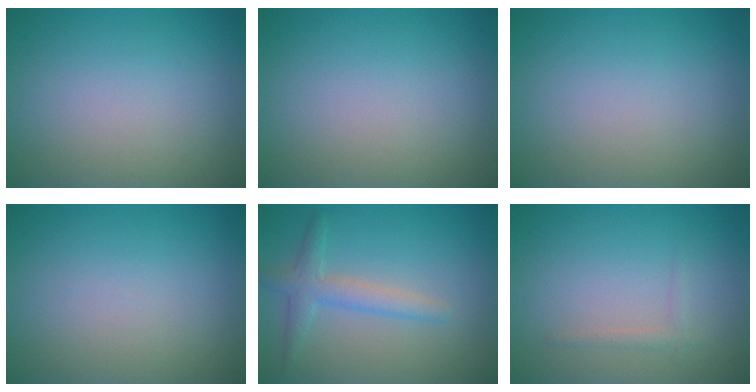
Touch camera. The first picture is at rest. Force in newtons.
{"total": 0.0}
{"total": 0.0}
{"total": 0.0}
{"total": 2.3, "press": 2.3, "slide": 0.0}
{"total": 0.9, "press": 0.9, "slide": 0.0}